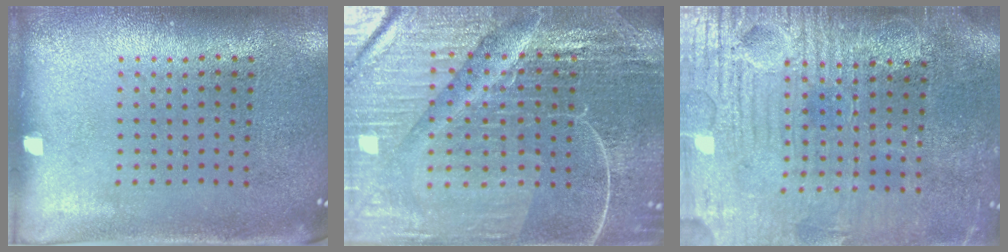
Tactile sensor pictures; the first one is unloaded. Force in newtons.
{"total": 6.6, "press": 5.9, "slide": 3.0}
{"total": 4.1, "press": 3.8, "slide": 1.5}